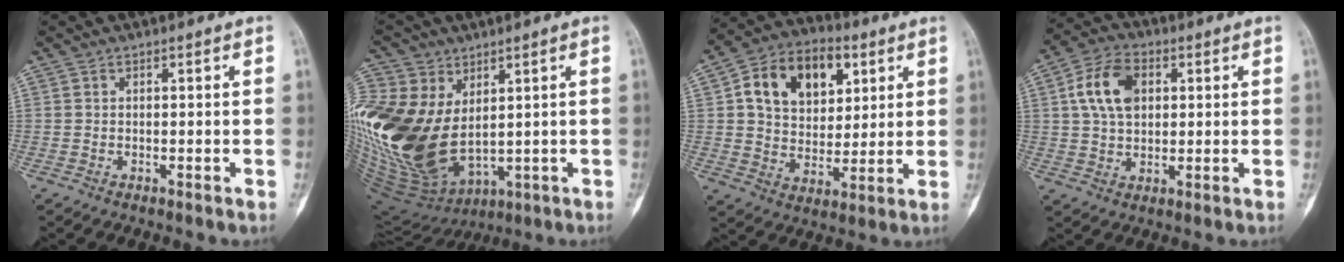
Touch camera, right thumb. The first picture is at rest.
{"total": 24.2, "force": [3.5, 16.0, 17.9], "torque": [-0.407, -0.025, 0.089]}
{"total": 16.4, "force": [5.6, 11.6, 10.2], "torque": [-0.130, -0.004, 0.094]}
{"total": 10.3, "force": [2.5, 6.9, 7.2], "torque": [-0.121, 0.008, 0.040]}